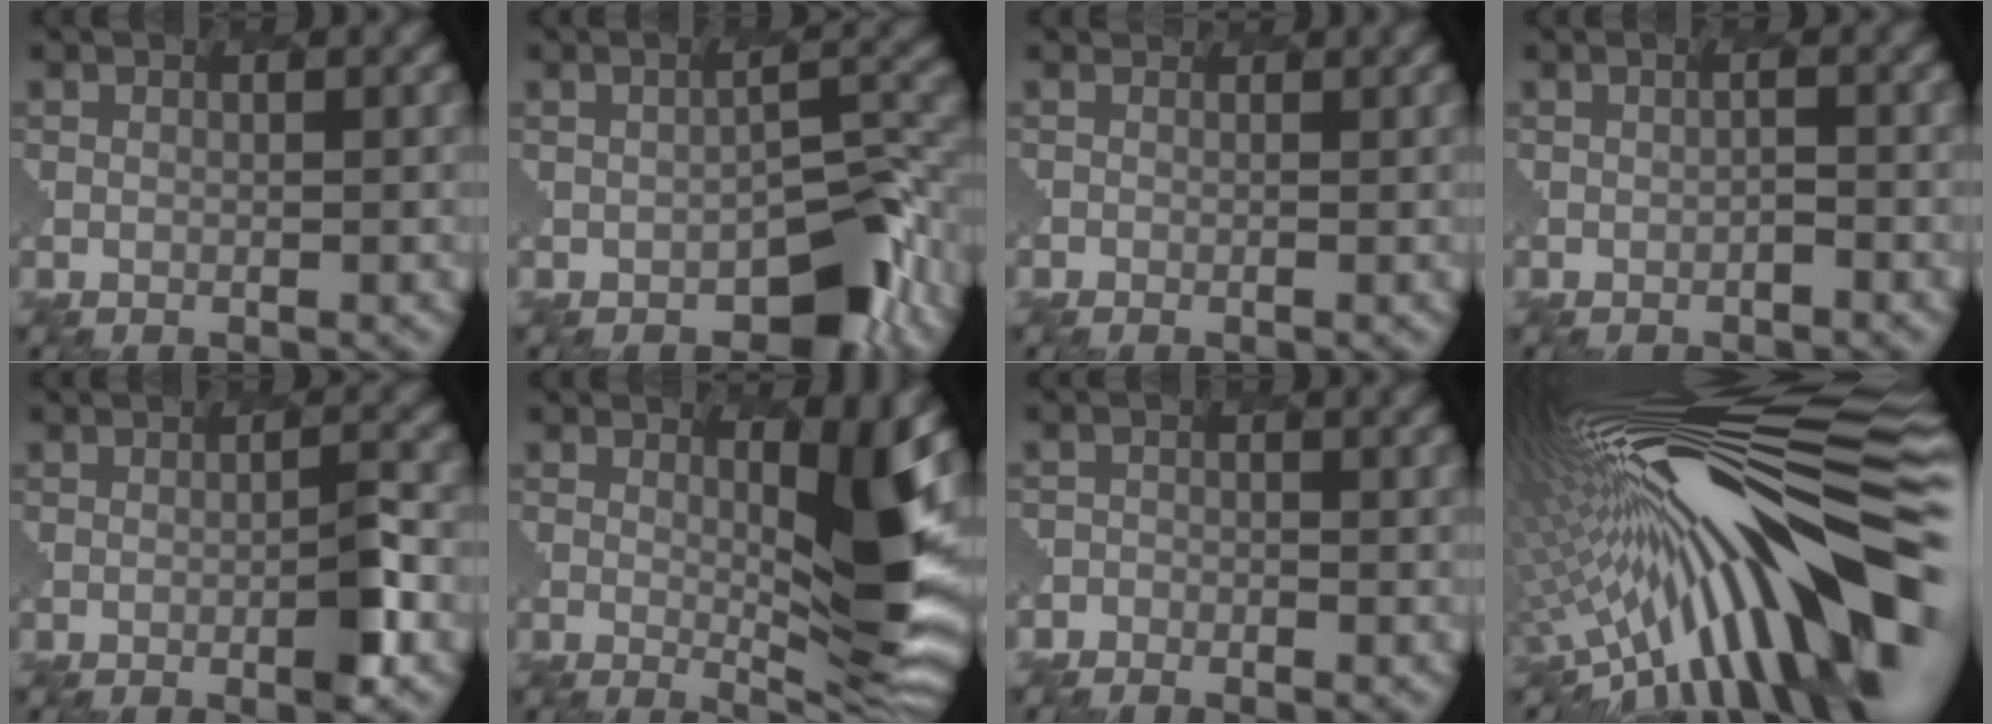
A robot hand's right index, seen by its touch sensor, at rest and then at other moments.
{"total": 5.0, "force": [-3.4, 2.4, 2.6], "torque": [-0.053, -0.010, -0.057]}
{"total": 1.1, "force": [-0.5, 1.0, 0.2], "torque": [-0.006, 0.003, -0.009]}
{"total": 1.3, "force": [-0.6, -0.4, -1.1], "torque": [-0.014, -0.011, -0.013]}
{"total": 1.3, "force": [-0.8, -0.7, 0.7], "torque": [-0.043, -0.003, -0.024]}
{"total": 5.2, "force": [1.5, 0.2, 5.0], "torque": [-0.106, -0.012, 0.017]}
{"total": 4.0, "force": [-3.3, 1.6, -1.4], "torque": [0.019, 0.003, -0.061]}
{"total": 13.5, "force": [-2.2, 2.7, 13.1], "torque": [-0.211, 0.046, -0.083]}